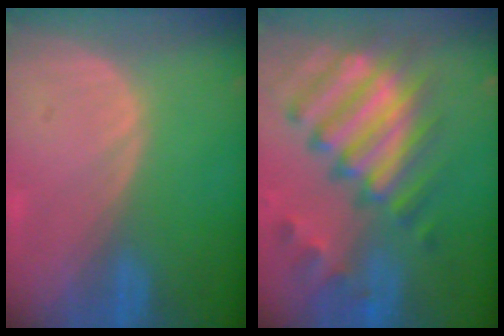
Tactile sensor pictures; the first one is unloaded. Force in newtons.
{"total": 12.5, "press": 10.8, "slide": 6.3}